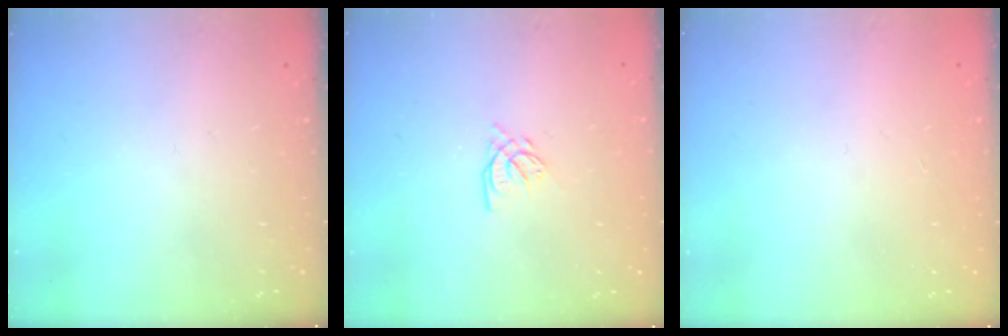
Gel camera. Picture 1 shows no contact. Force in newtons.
{"total": 4.2, "press": 4.1, "slide": 0.4}
{"total": 0.8, "press": 0.8, "slide": 0.2}